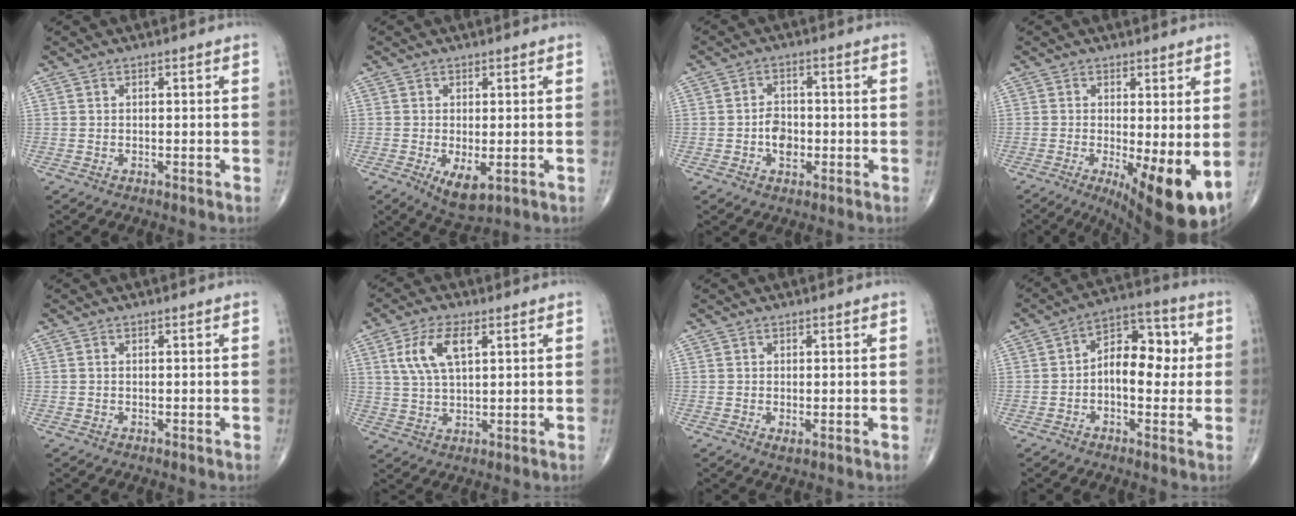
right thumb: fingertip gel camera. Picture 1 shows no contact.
{"total": 5.5, "force": [-1.4, 2.4, 4.7], "torque": [-0.079, -0.015, -0.014]}
{"total": 4.6, "force": [-1.0, 3.2, 3.2], "torque": [-0.035, 0.008, -0.020]}
{"total": 11.7, "force": [-2.3, 3.4, 10.9], "torque": [-0.159, -0.024, -0.024]}
{"total": 0.0}
{"total": 8.6, "force": [3.1, 3.9, 7.0], "torque": [-0.141, -0.003, 0.062]}
{"total": 1.2, "force": [-0.2, 0.5, 1.1], "torque": [-0.020, -0.005, -0.003]}
{"total": 11.6, "force": [0.3, 7.0, 9.3], "torque": [-0.108, 0.030, -0.004]}